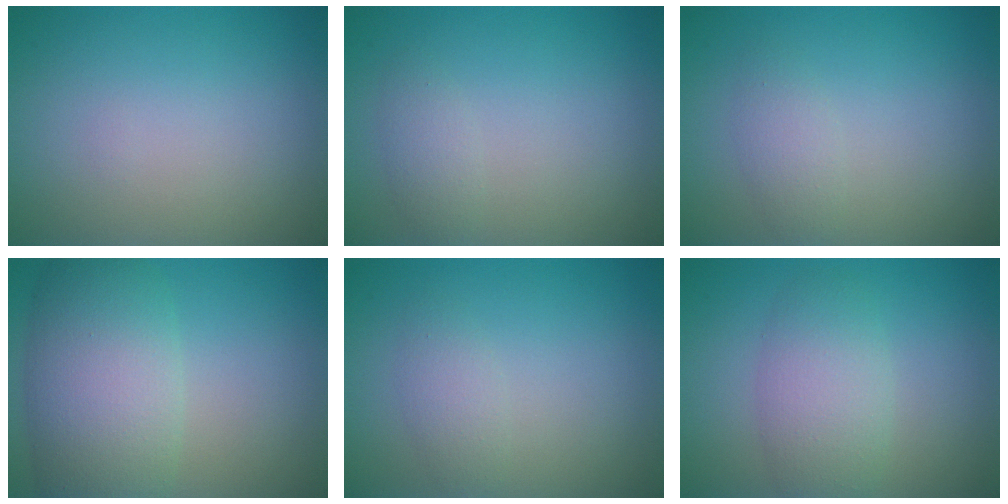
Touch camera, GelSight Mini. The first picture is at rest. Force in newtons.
{"total": 1.3, "press": 1.3, "slide": 0.1}
{"total": 1.6, "press": 1.6, "slide": 0.1}
{"total": 8.1, "press": 8.1, "slide": 0.4}
{"total": 1.6, "press": 1.6, "slide": 0.1}
{"total": 4.0, "press": 4.0, "slide": 0.1}